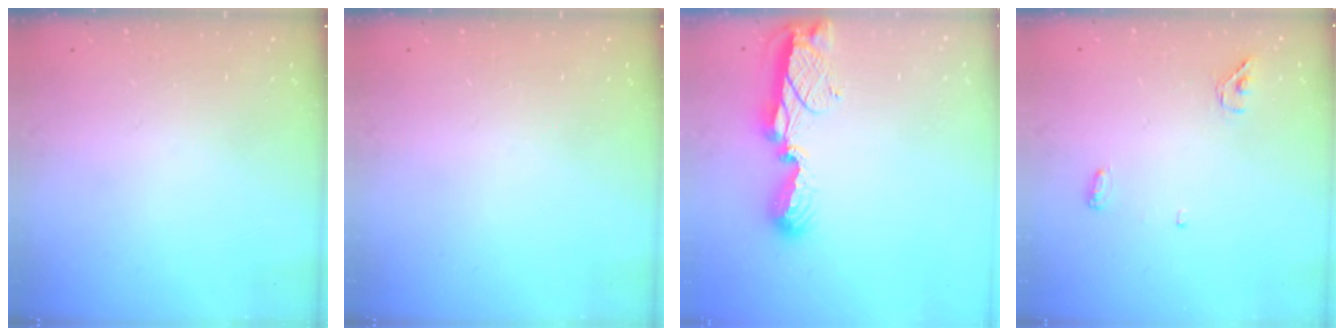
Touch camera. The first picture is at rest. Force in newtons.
{"total": 0.0}
{"total": 9.6, "press": 9.6, "slide": 1.2}
{"total": 4.4, "press": 4.3, "slide": 0.9}